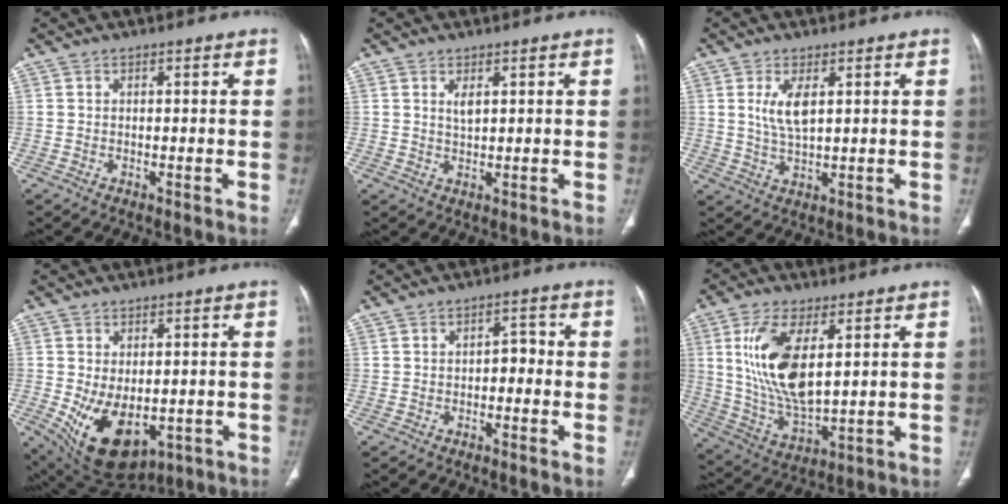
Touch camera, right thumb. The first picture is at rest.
{"total": 2.1, "force": [1.0, 0.8, 1.6], "torque": [-0.029, -0.008, 0.022]}
{"total": 5.4, "force": [1.7, 2.1, 4.7], "torque": [-0.097, -0.013, 0.040]}
{"total": 13.0, "force": [-3.0, 7.8, 10.0], "torque": [-0.161, -0.013, -0.020]}
{"total": 2.9, "force": [-0.7, 1.8, 2.1], "torque": [-0.018, 0.018, -0.016]}
{"total": 15.2, "force": [4.1, 6.7, 13.1], "torque": [-0.263, -0.024, 0.090]}